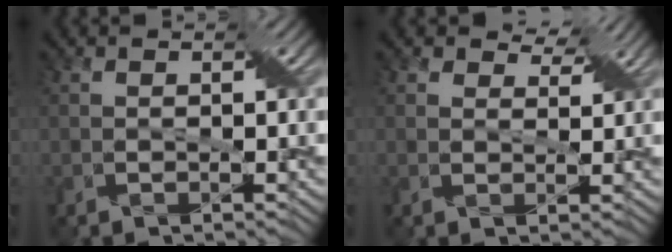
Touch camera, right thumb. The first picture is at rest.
{"total": 4.3, "force": [3.6, 1.8, 1.5], "torque": [-0.030, -0.004, 0.057]}